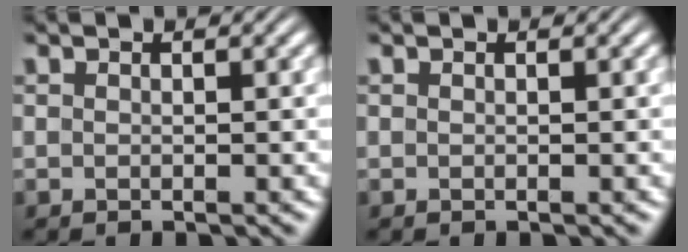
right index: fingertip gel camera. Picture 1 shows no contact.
{"total": 0.0}